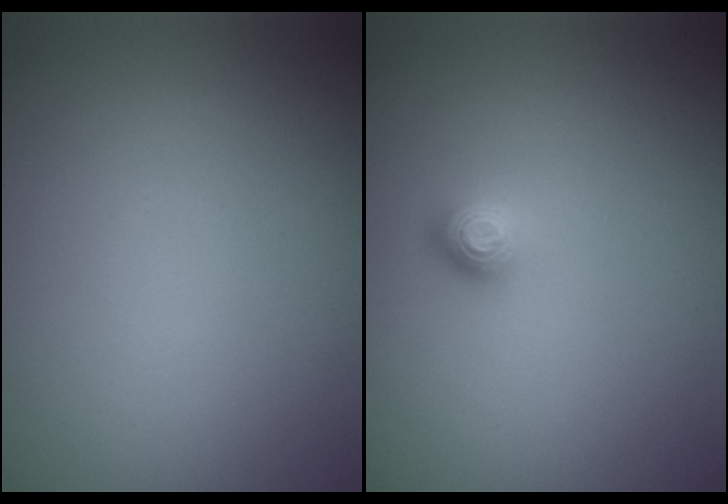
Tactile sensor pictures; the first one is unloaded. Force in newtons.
{"total": 1.2, "press": 1.0, "slide": 0.7}